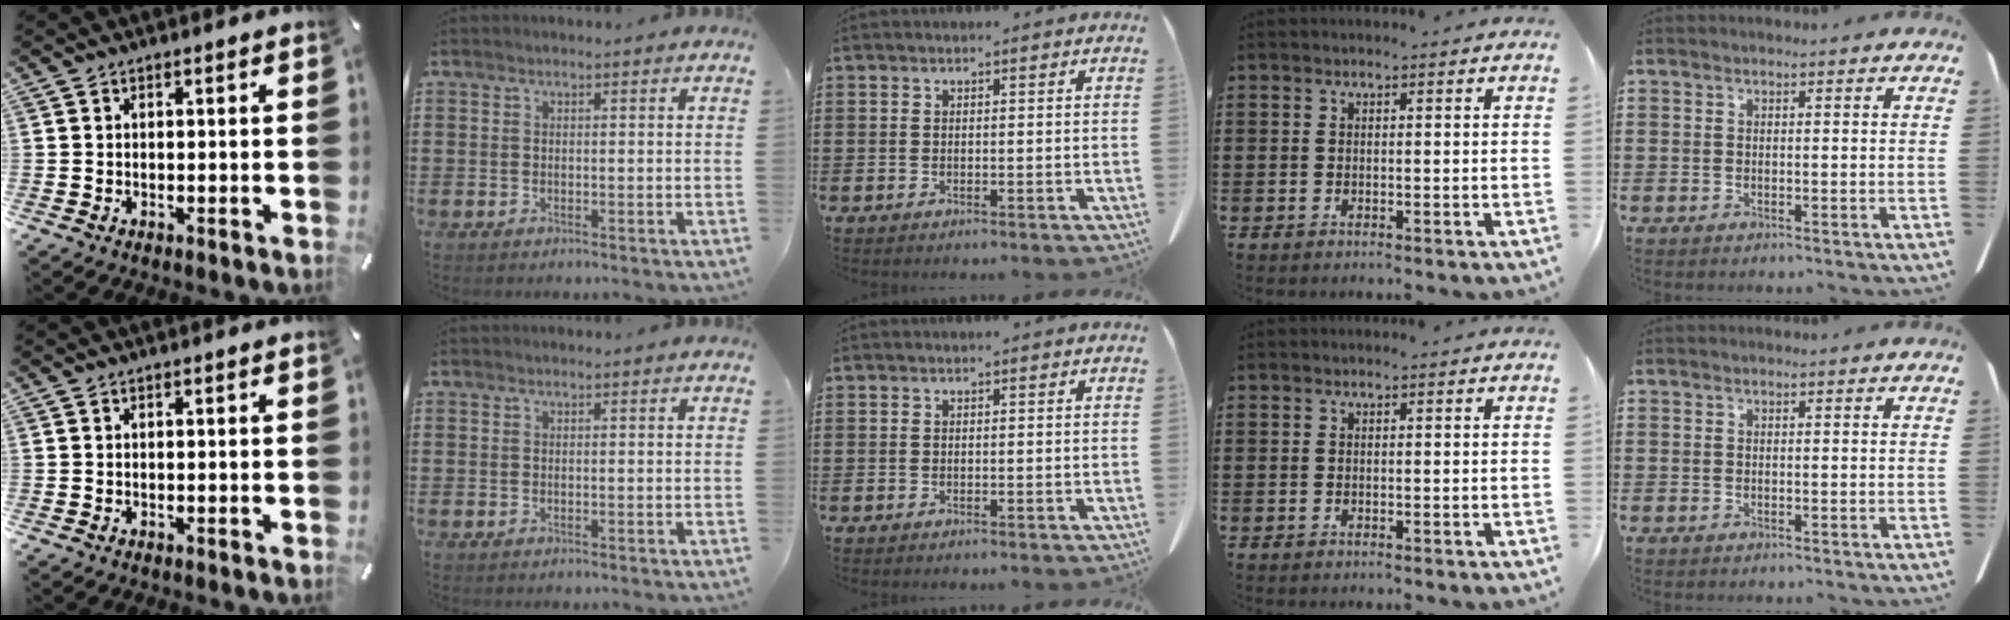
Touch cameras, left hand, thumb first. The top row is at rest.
{}